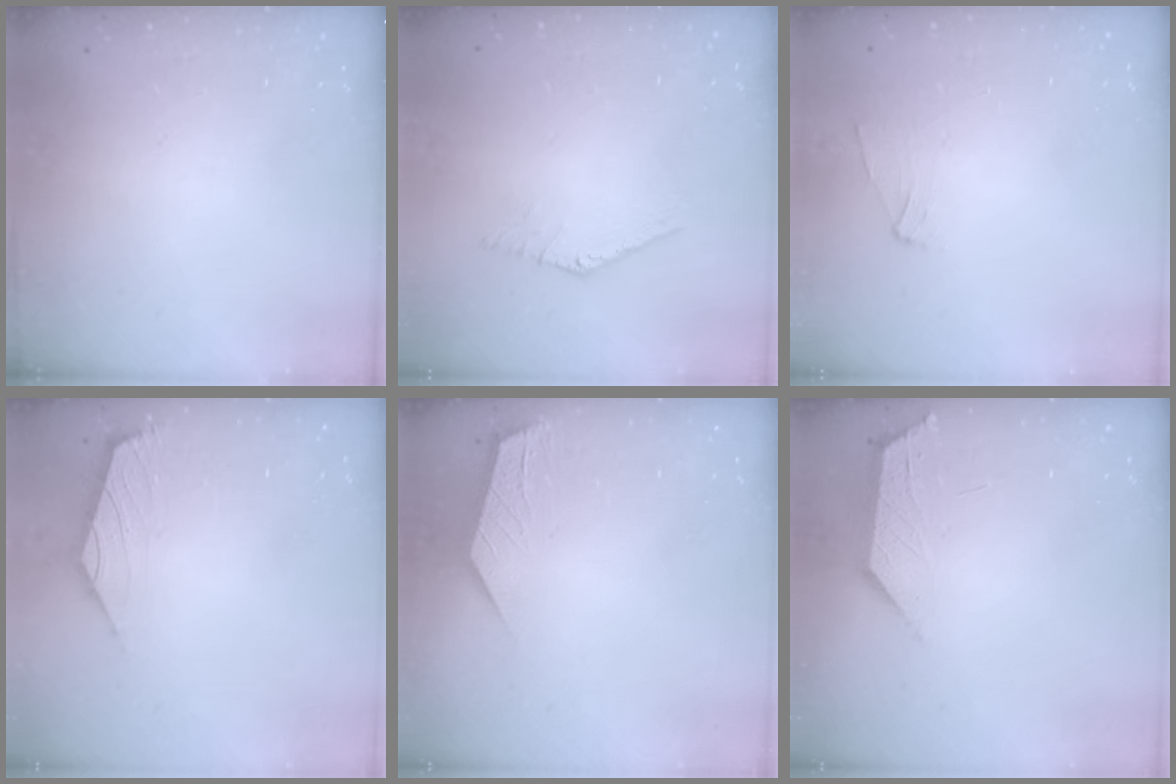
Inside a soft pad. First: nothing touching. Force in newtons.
{"total": 0.0}
{"total": 1.6, "press": 1.5, "slide": 0.5}
{"total": 1.8, "press": 1.6, "slide": 0.7}
{"total": 2.2, "press": 2.1, "slide": 0.4}
{"total": 1.8, "press": 1.8, "slide": 0.4}